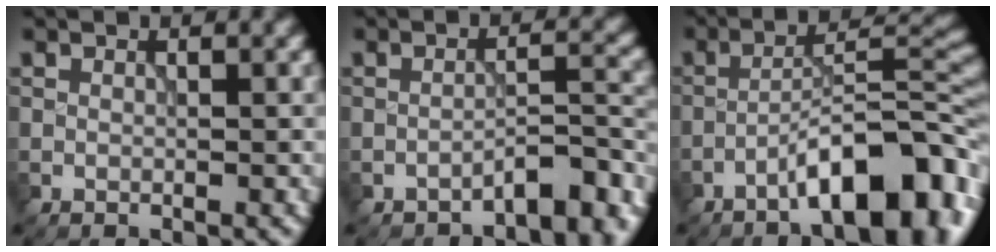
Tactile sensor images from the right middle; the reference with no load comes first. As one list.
[{"total": 4.5, "force": [-3.4, 1.1, 2.6], "torque": [-0.034, 0.009, -0.052]}, {"total": 9.3, "force": [-5.1, 2.4, 7.4], "torque": [-0.104, 0.022, -0.082]}]